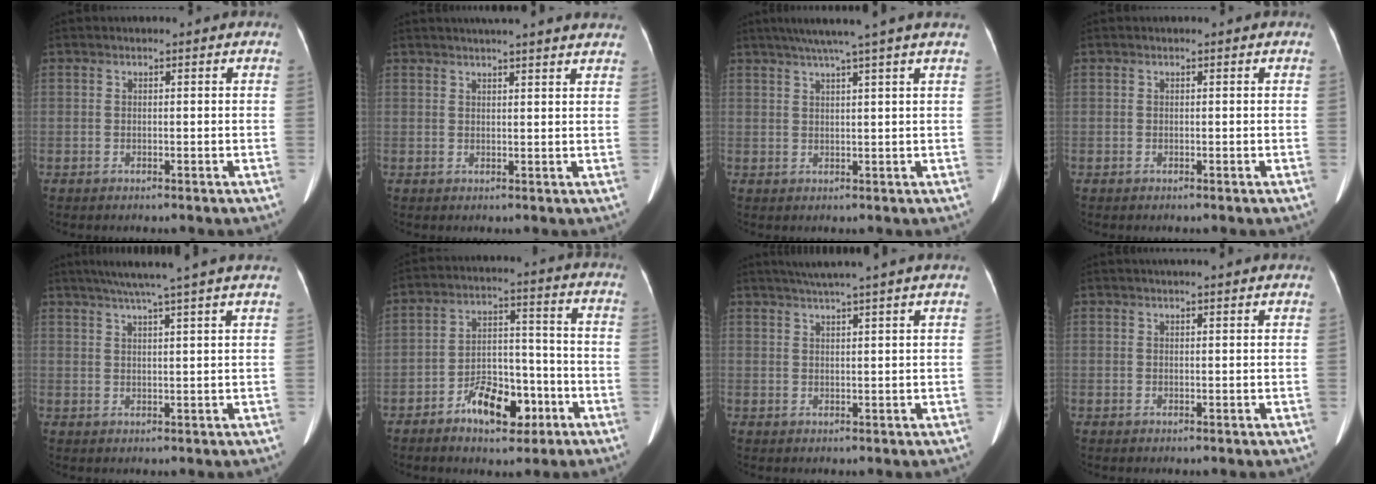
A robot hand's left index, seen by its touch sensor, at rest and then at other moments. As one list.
[{"total": 13.9, "force": [12.4, 1.0, 6.1], "torque": [-0.085, 0.027, 0.145]}, {"total": 8.1, "force": [6.2, -1.8, 4.8], "torque": [-0.069, 0.021, 0.081]}, {"total": 0.0}, {"total": 11.2, "force": [9.0, -1.5, 6.4], "torque": [-0.099, 0.021, 0.114]}, {"total": 9.3, "force": [-5.1, 4.6, 6.3], "torque": [-0.108, 0.020, -0.078]}, {"total": 8.1, "force": [6.7, -1.5, 4.3], "torque": [-0.064, 0.023, 0.087]}, {"total": 7.2, "force": [6.4, 0.4, 3.2], "torque": [-0.045, 0.026, 0.073]}]